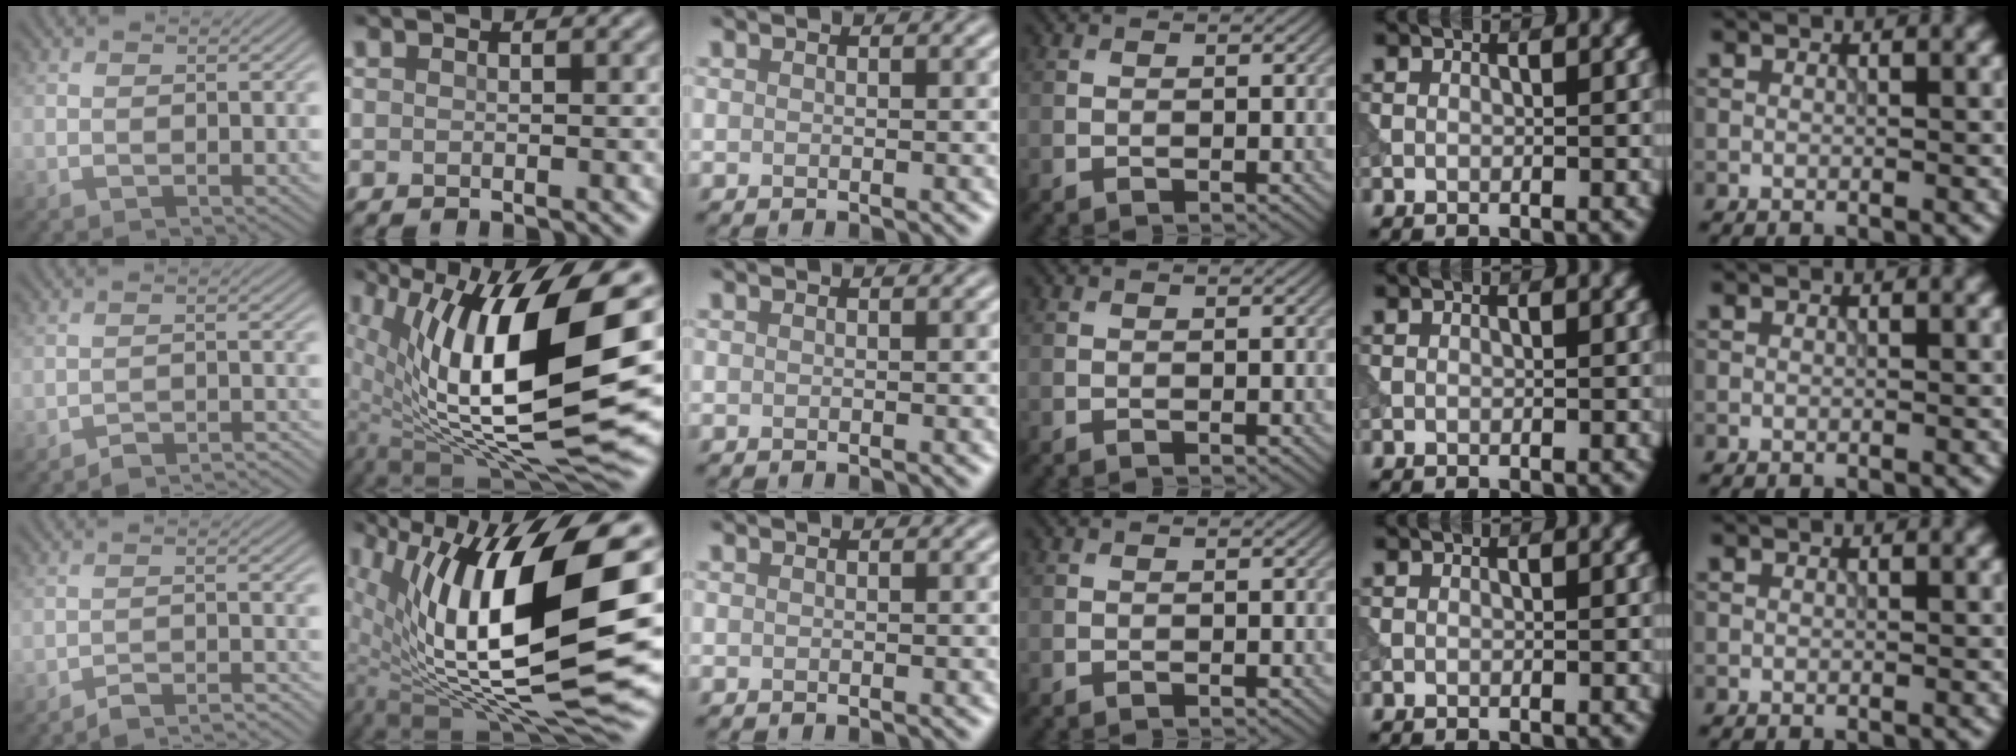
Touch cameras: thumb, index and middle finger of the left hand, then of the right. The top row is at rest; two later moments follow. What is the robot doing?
{"motion": "extract", "object": "tissue"}